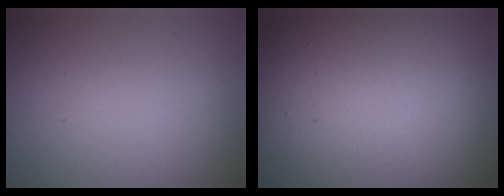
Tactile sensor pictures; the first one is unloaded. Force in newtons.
{"total": 19.8, "press": 19.8, "slide": 1.3}